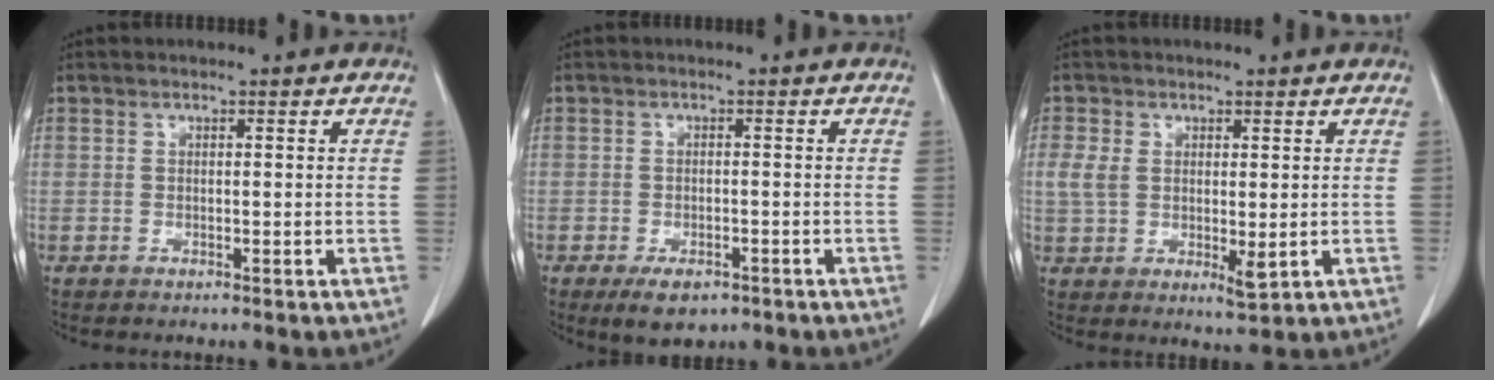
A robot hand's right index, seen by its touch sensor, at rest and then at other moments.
{"total": 5.2, "force": [-3.4, 2.6, 3.0], "torque": [-0.048, -0.003, -0.046]}
{"total": 6.2, "force": [0.4, 3.2, 5.3], "torque": [-0.102, -0.005, 0.015]}